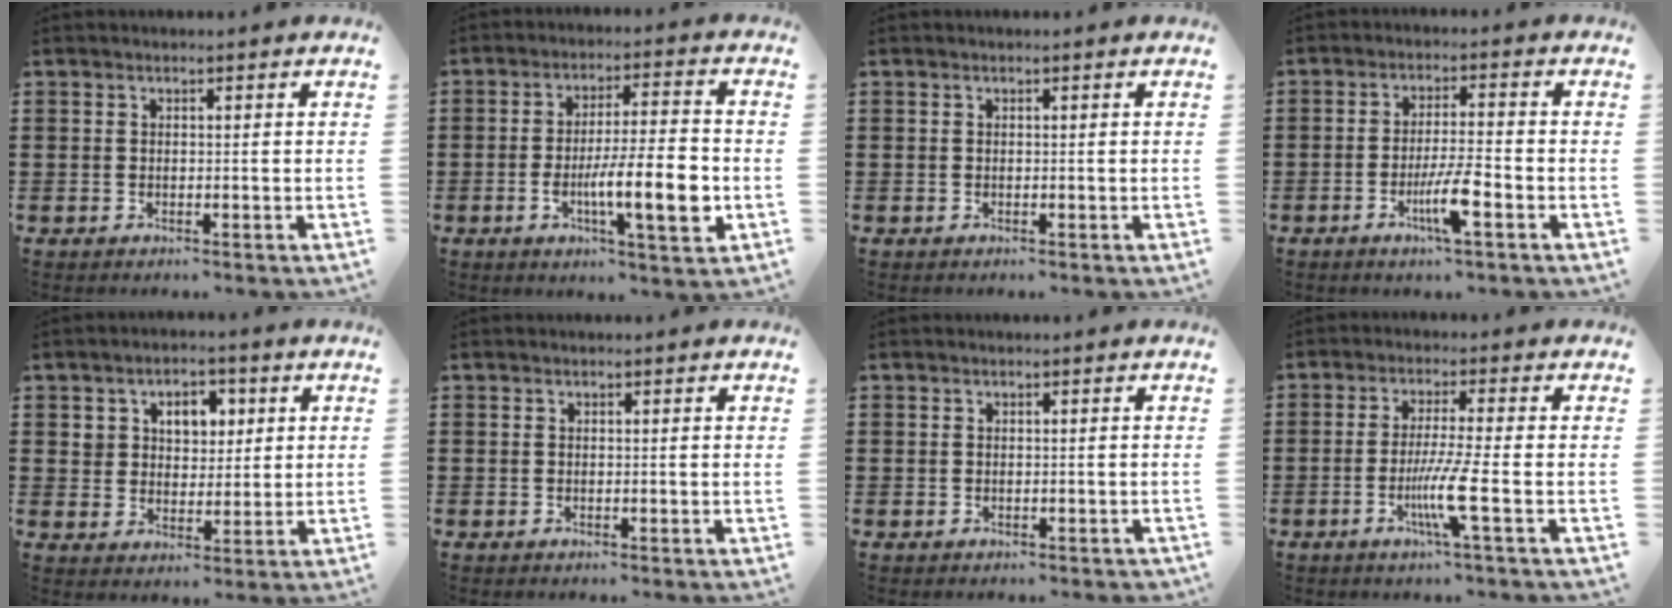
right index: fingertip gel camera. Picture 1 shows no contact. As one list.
[{"total": 11.5, "force": [-2.8, 2.4, 10.9], "torque": [-0.190, -0.010, -0.050]}, {"total": 0.0}, {"total": 6.2, "force": [-2.7, 0.5, 5.5], "torque": [-0.110, -0.015, -0.050]}, {"total": 5.1, "force": [2.0, 4.0, 2.5], "torque": [-0.057, 0.016, 0.031]}, {"total": 0.0}, {"total": 0.6, "force": [-0.1, 0.6, 0.0], "torque": [-0.002, 0.003, -0.004]}, {"total": 6.7, "force": [-2.2, -0.6, 6.3], "torque": [-0.120, -0.022, -0.042]}]